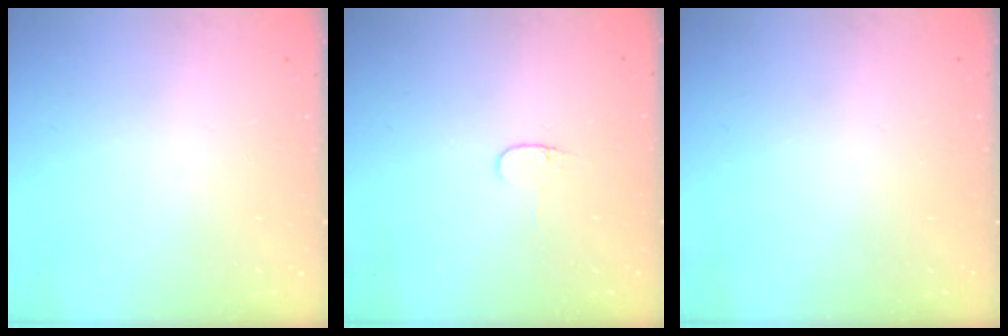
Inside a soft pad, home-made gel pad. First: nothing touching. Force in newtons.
{"total": 3.4, "press": 3.4, "slide": 0.4}
{"total": 0.0}